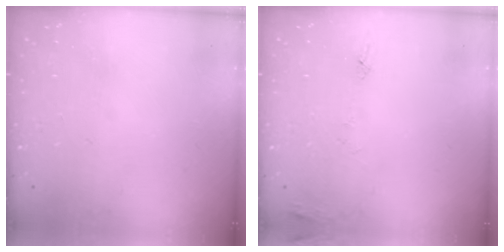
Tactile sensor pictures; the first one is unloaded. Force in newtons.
{"total": 6.0, "press": 6.0, "slide": 0.6}